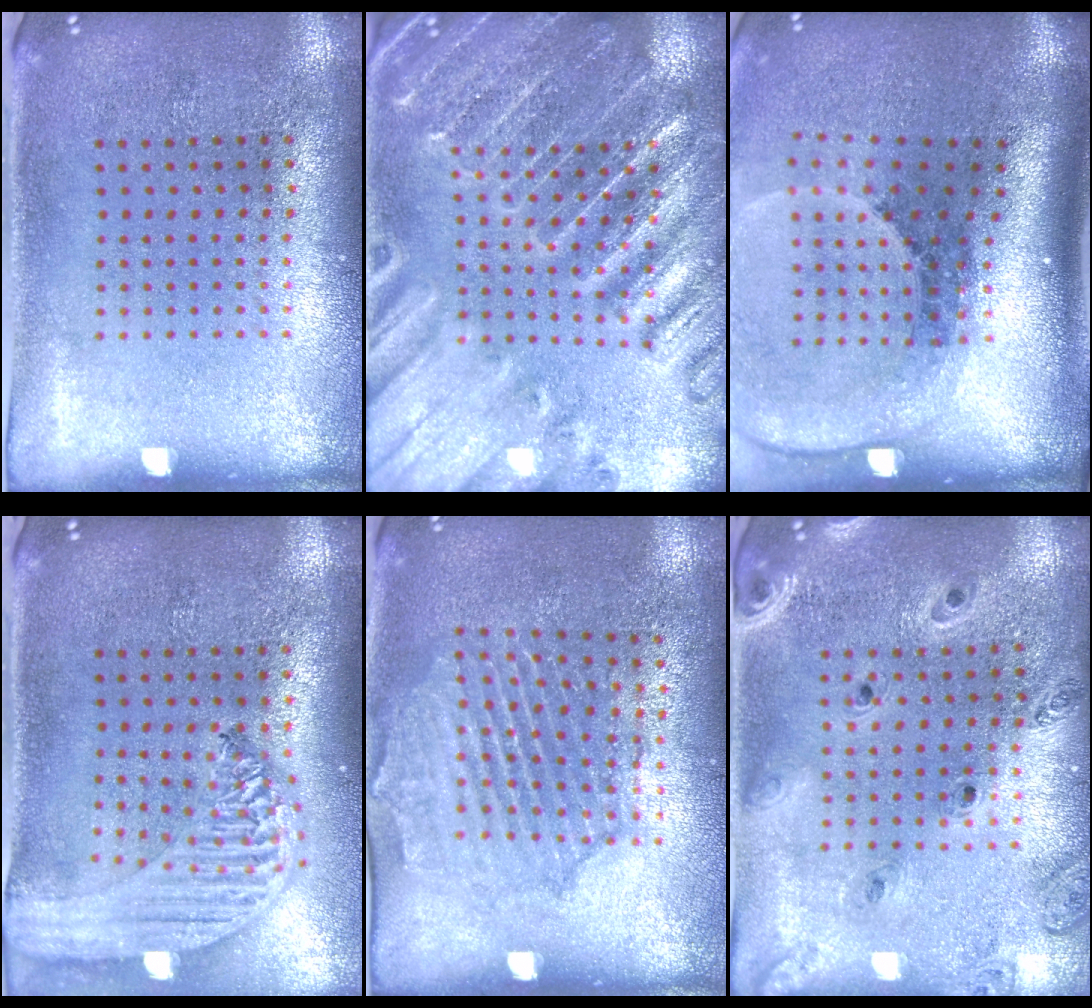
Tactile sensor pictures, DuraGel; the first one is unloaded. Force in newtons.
{"total": 3.6, "press": 3.5, "slide": 1.0}
{"total": 2.8, "press": 1.8, "slide": 2.1}
{"total": 2.4, "press": 2.1, "slide": 1.2}
{"total": 1.6, "press": 1.6, "slide": 0.2}
{"total": 1.3, "press": 1.3, "slide": 0.2}